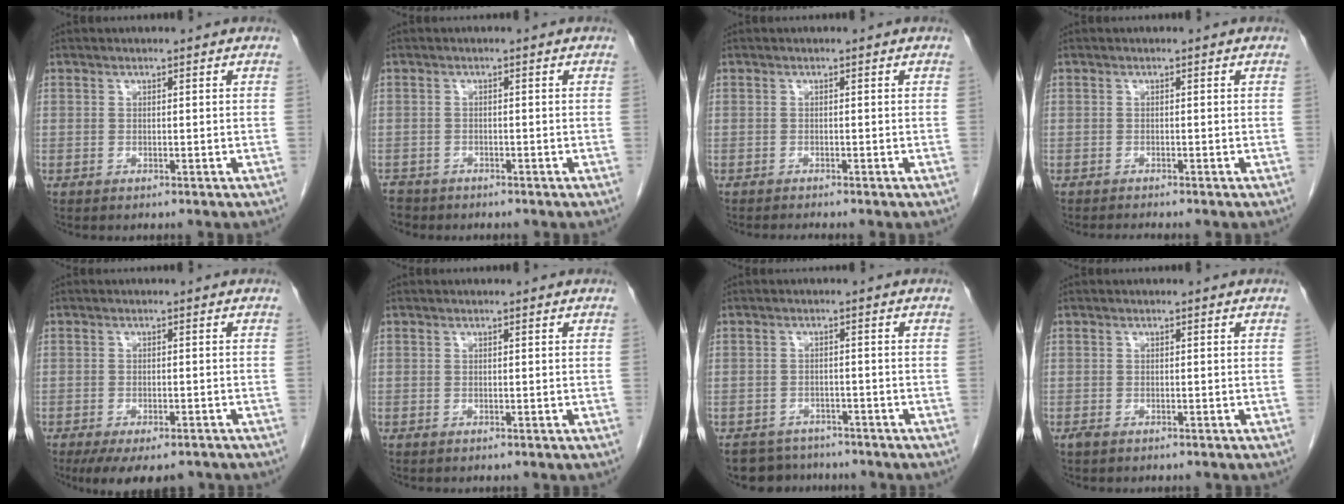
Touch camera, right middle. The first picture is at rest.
{"total": 2.8, "force": [-2.4, 1.4, 0.0], "torque": [-0.010, -0.002, -0.044]}
{"total": 1.6, "force": [-1.4, -0.3, 0.6], "torque": [-0.012, -0.004, -0.022]}
{"total": 1.6, "force": [-1.4, -0.4, 0.5], "torque": [-0.012, -0.005, -0.023]}
{"total": 9.6, "force": [-7.5, 3.3, 5.0], "torque": [-0.073, -0.013, -0.103]}
{"total": 0.0}
{"total": 6.3, "force": [-5.5, 3.0, 0.2], "torque": [0.004, 0.004, -0.078]}
{"total": 1.3, "force": [-1.0, 0.5, 0.7], "torque": [-0.018, -0.003, -0.012]}